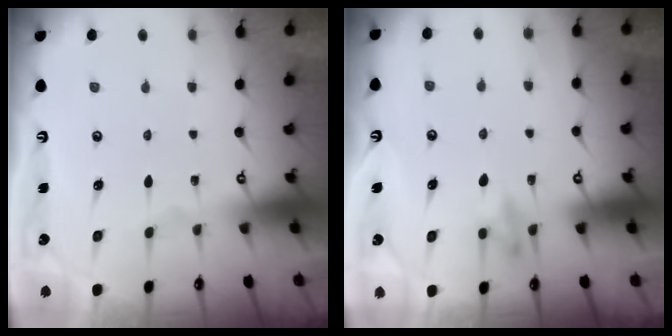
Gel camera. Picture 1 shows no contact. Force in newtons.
{"total": 7.3, "press": 7.2, "slide": 1.3}